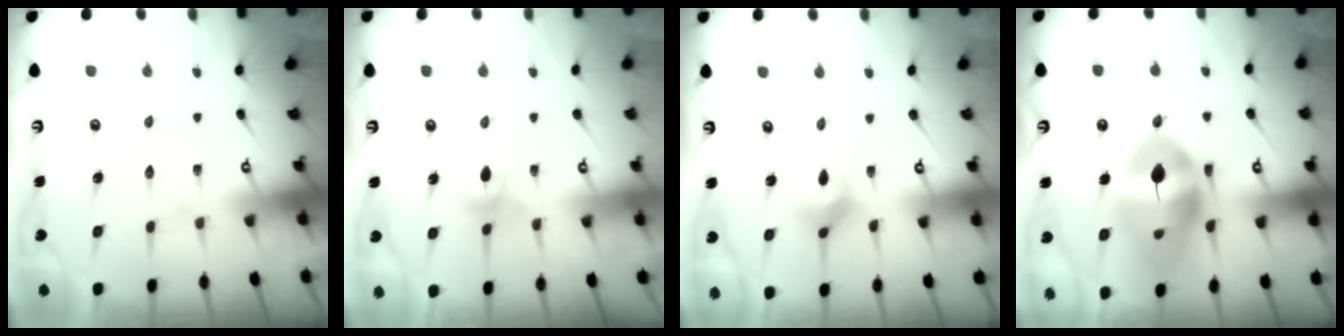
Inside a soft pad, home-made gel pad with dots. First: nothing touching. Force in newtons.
{"total": 3.6, "press": 3.4, "slide": 1.0}
{"total": 2.7, "press": 2.7, "slide": 0.4}
{"total": 18.3, "press": 18.1, "slide": 2.0}